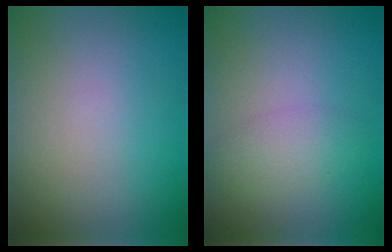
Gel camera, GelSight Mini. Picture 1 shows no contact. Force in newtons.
{"total": 2.4, "press": 2.4, "slide": 0.1}